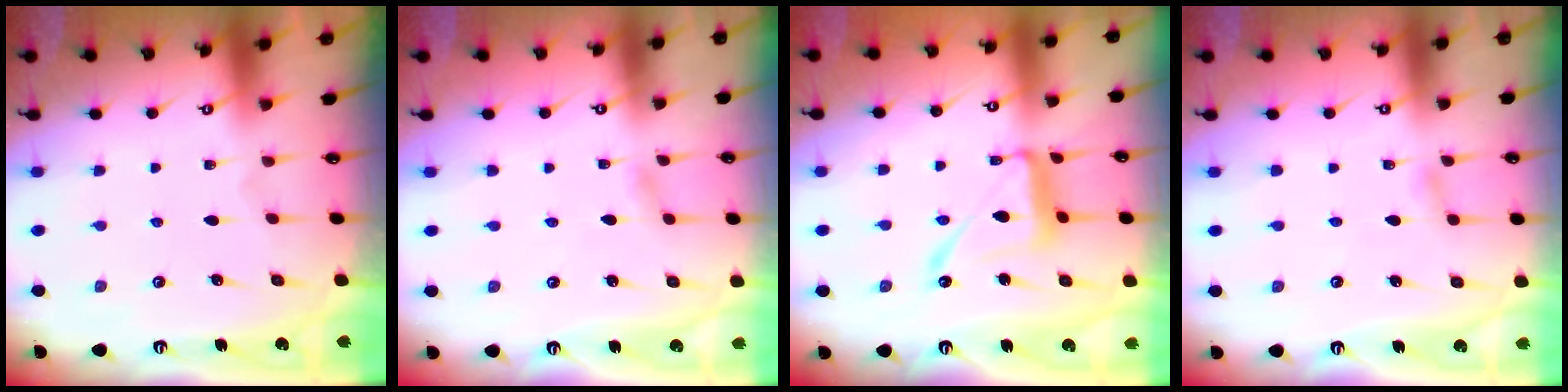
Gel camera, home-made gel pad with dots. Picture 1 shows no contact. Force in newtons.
{"total": 1.9, "press": 1.8, "slide": 0.2}
{"total": 14.3, "press": 14.3, "slide": 1.1}
{"total": 2.8, "press": 2.8, "slide": 0.3}